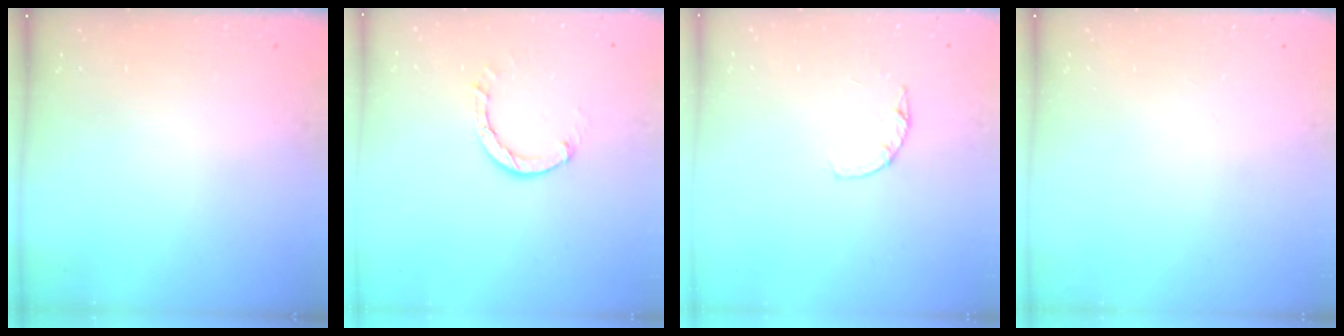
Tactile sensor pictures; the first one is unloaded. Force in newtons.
{"total": 3.0, "press": 3.0, "slide": 0.4}
{"total": 2.2, "press": 2.2, "slide": 0.4}
{"total": 0.0}